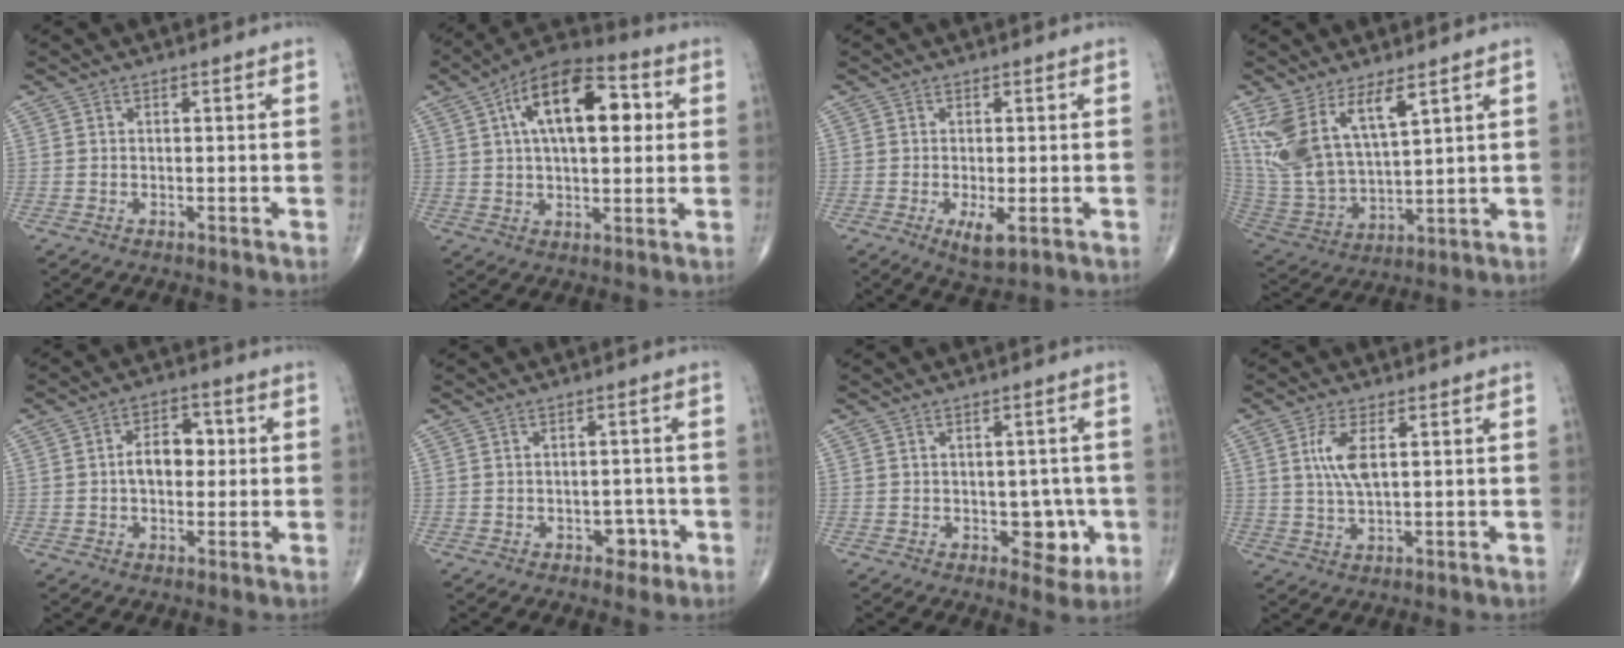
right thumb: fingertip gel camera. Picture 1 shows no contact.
{"total": 17.8, "force": [4.5, 8.7, 14.8], "torque": [-0.215, 0.020, 0.064]}
{"total": 4.2, "force": [-1.4, 1.4, 3.7], "torque": [-0.067, -0.011, -0.020]}
{"total": 14.0, "force": [7.6, 5.4, 10.5], "torque": [-0.217, -0.034, 0.170]}
{"total": 6.8, "force": [0.3, 4.4, 5.1], "torque": [-0.063, 0.015, -0.003]}
{"total": 3.2, "force": [-1.4, 2.2, 1.8], "torque": [-0.003, 0.011, -0.018]}
{"total": 5.7, "force": [-1.4, 3.7, 4.2], "torque": [-0.014, 0.002, -0.015]}
{"total": 5.8, "force": [1.6, 1.9, 5.2], "torque": [-0.118, -0.006, 0.036]}